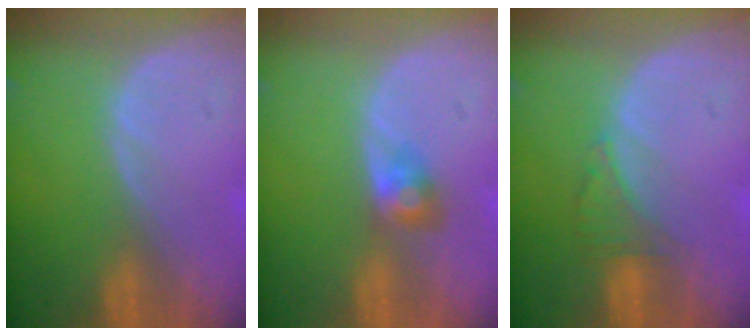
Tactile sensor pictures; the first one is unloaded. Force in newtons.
{"total": 2.7, "press": 2.7, "slide": 0.1}
{"total": 2.5, "press": 2.5, "slide": 0.2}